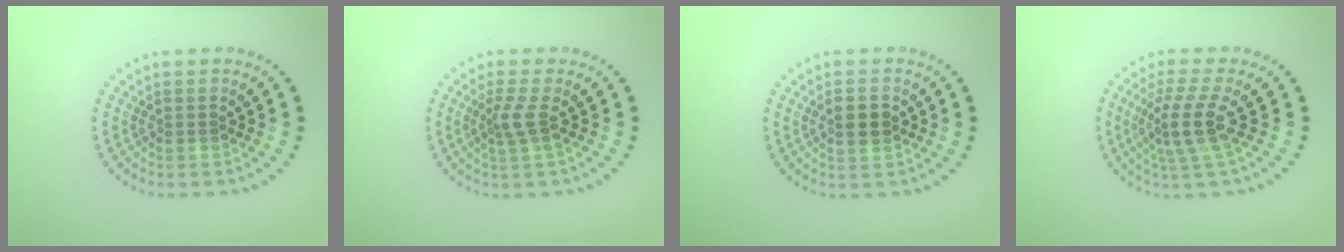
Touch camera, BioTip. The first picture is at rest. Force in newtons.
{"total": 1.9, "press": 1.4, "slide": 1.4}
{"total": 2.1, "press": 2.1, "slide": 0.2}
{"total": 3.7, "press": 2.8, "slide": 2.4}